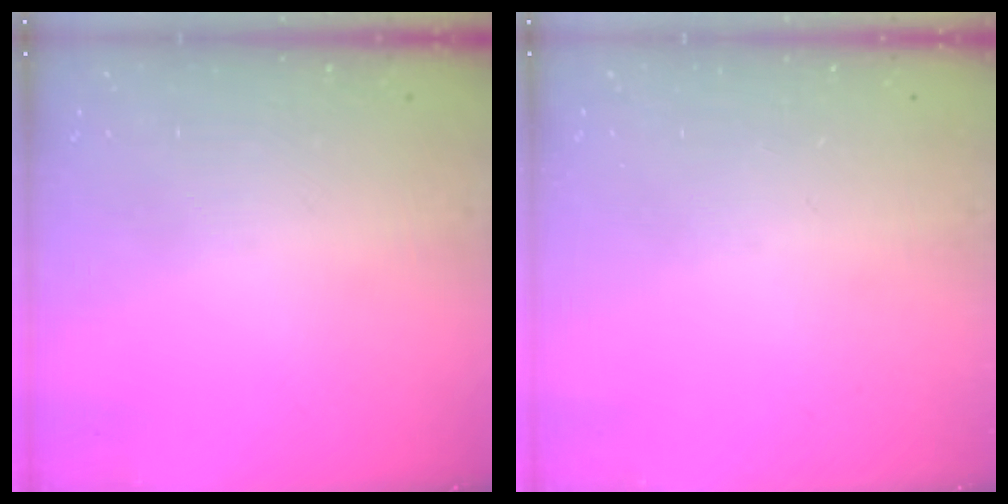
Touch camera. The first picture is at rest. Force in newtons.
{"total": 0.0}